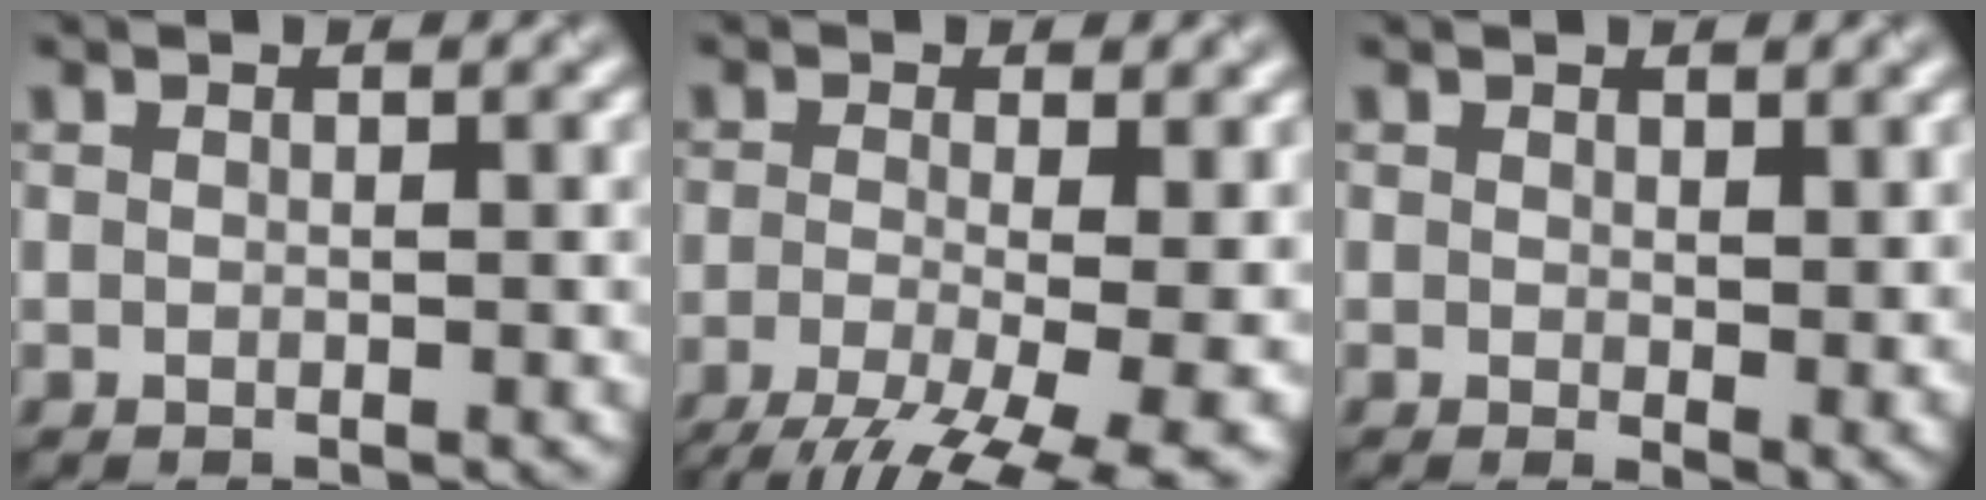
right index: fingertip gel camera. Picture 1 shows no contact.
{"total": 10.4, "force": [-5.5, 3.5, 8.1], "torque": [-0.148, -0.027, -0.075]}
{"total": 2.9, "force": [0.4, 1.2, 2.7], "torque": [-0.045, -0.012, 0.013]}